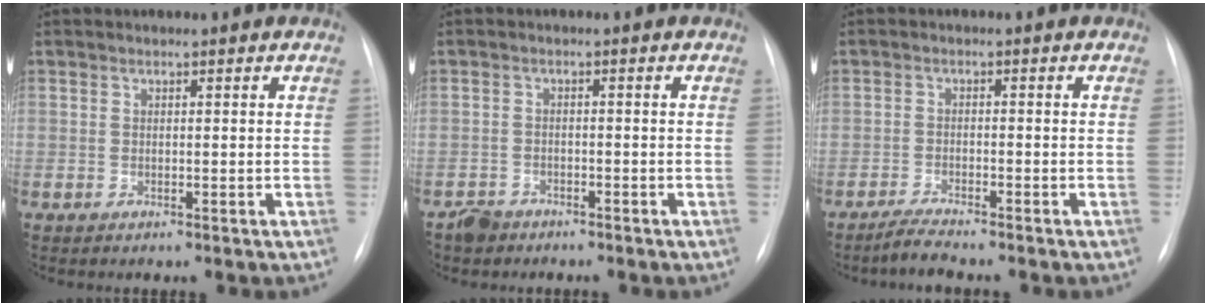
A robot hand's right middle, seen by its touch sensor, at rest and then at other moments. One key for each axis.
{"total": 2.5, "fx": -2.0, "fy": 1.5, "fz": 0.0, "tx": -0.010, "ty": 0.004, "tz": -0.035}
{"total": 2.8, "fx": -2.6, "fy": -0.4, "fz": 0.9, "tx": -0.027, "ty": -0.012, "tz": -0.052}